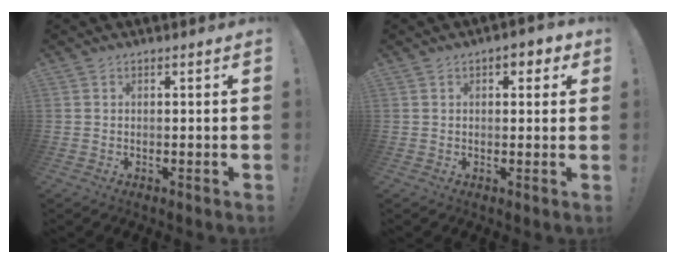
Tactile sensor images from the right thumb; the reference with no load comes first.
{"total": 3.6, "force": [1.4, 2.1, 2.6], "torque": [-0.028, 0.000, 0.019]}